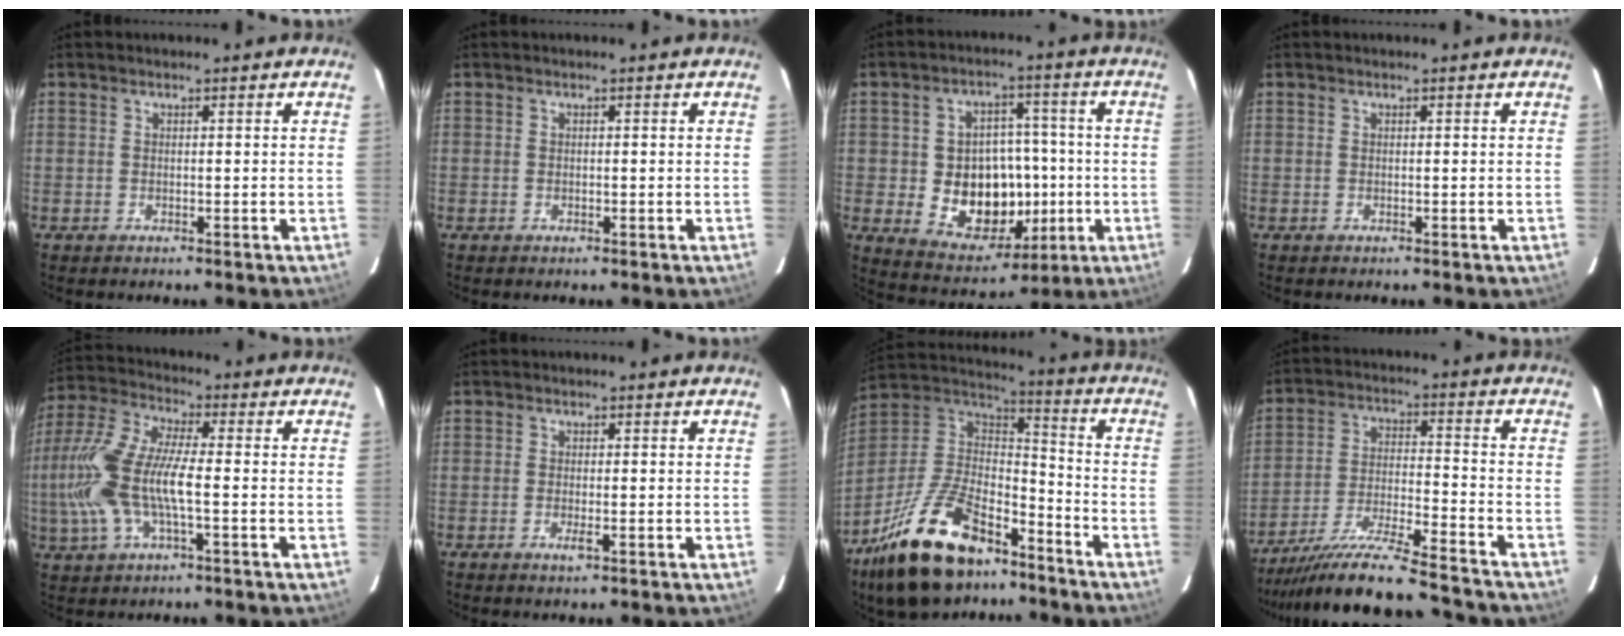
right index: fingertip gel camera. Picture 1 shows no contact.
{"total": 0.0}
{"total": 14.2, "force": [-2.1, 11.1, 8.7], "torque": [-0.173, 0.008, -0.009]}
{"total": 0.0}
{"total": 16.2, "force": [-2.4, 5.4, 15.1], "torque": [-0.315, 0.001, -0.050]}
{"total": 1.4, "force": [-0.6, 0.2, 1.3], "torque": [-0.026, -0.003, -0.011]}
{"total": 24.7, "force": [-16.3, 11.5, 14.6], "torque": [-0.304, -0.004, -0.272]}
{"total": 20.2, "force": [-18.3, 0.8, 8.5], "torque": [-0.167, -0.042, -0.296]}